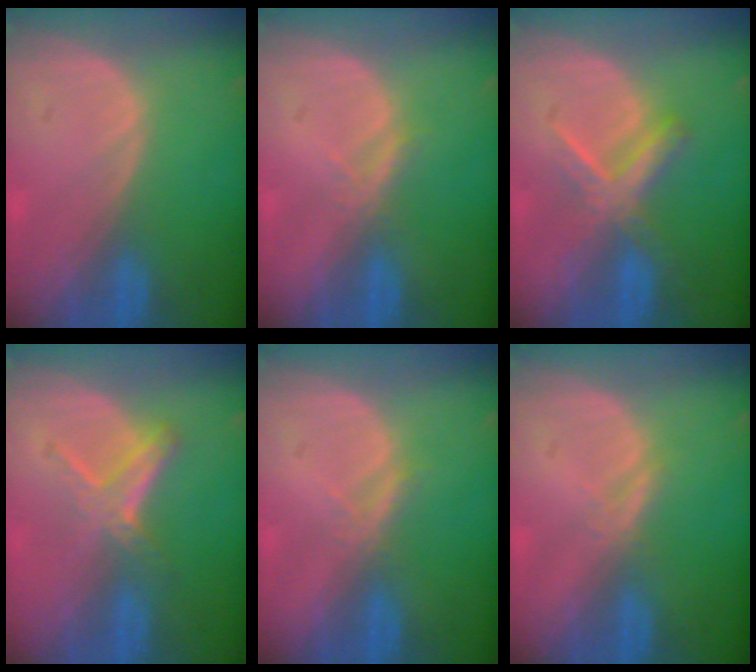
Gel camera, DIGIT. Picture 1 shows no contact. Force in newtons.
{"total": 1.8, "press": 1.6, "slide": 0.7}
{"total": 5.5, "press": 5.5, "slide": 1.0}
{"total": 4.8, "press": 4.7, "slide": 1.2}
{"total": 1.8, "press": 1.6, "slide": 0.7}
{"total": 1.3, "press": 1.3, "slide": 0.1}